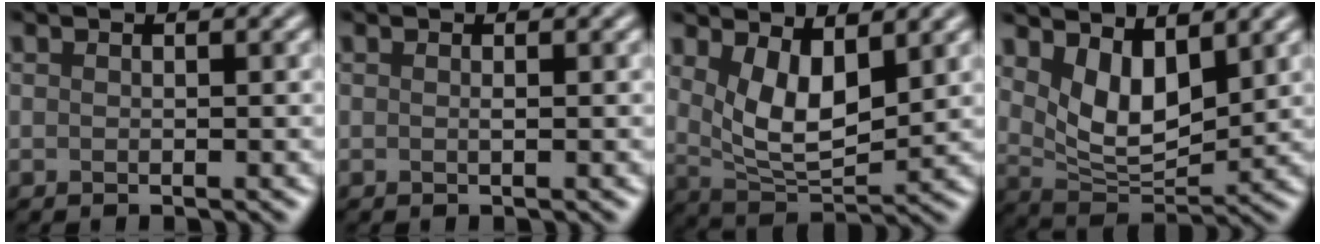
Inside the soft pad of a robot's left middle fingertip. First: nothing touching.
{"total": 0.0}
{"total": 4.5, "force": [1.3, 1.8, 3.9], "torque": [-0.092, -0.013, 0.053]}
{"total": 4.5, "force": [1.8, 2.1, 3.5], "torque": [-0.086, -0.013, 0.056]}